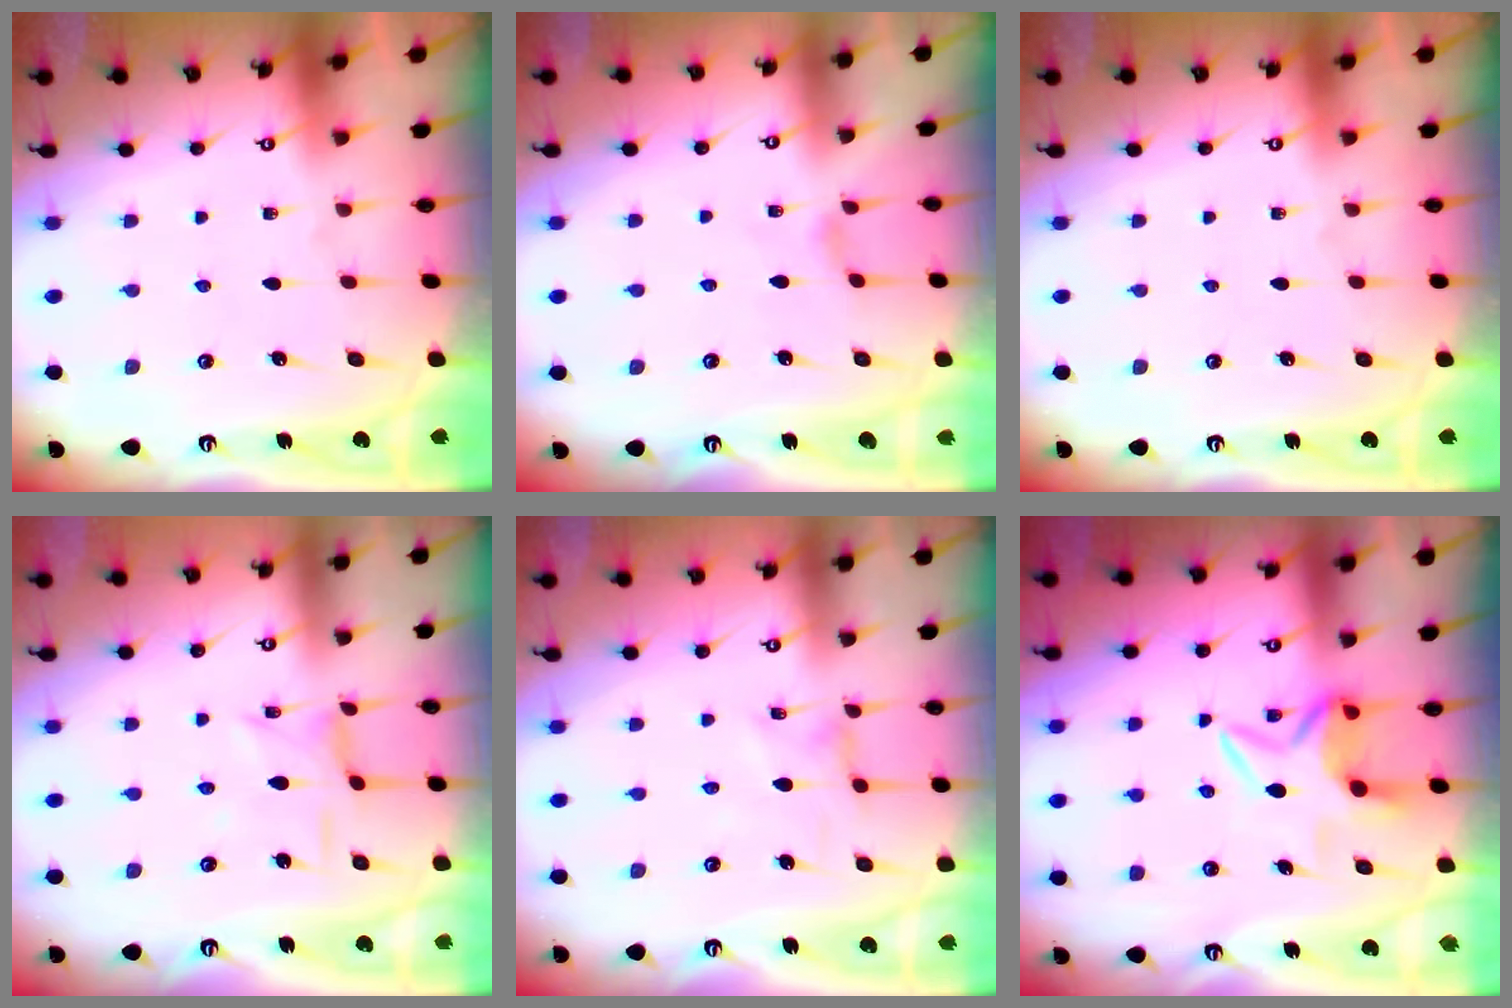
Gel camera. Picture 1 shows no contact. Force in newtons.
{"total": 1.0, "press": 0.9, "slide": 0.4}
{"total": 0.0}
{"total": 2.6, "press": 2.5, "slide": 0.5}
{"total": 0.0}
{"total": 8.3, "press": 8.3, "slide": 1.0}